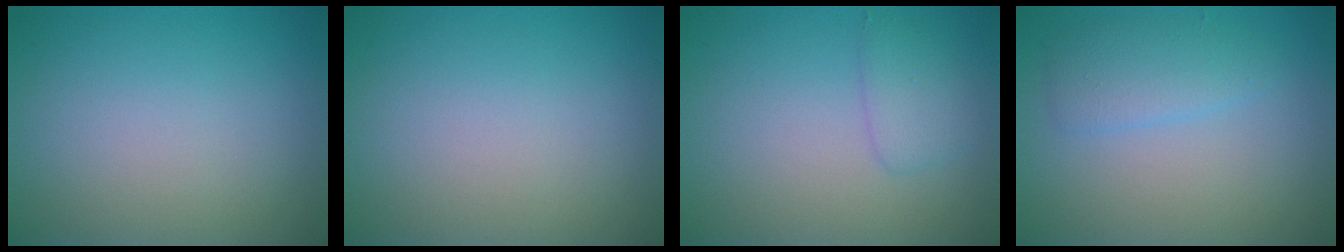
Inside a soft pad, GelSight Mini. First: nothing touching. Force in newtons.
{"total": 0.0}
{"total": 1.7, "press": 1.7, "slide": 0.1}
{"total": 2.4, "press": 2.4, "slide": 0.1}